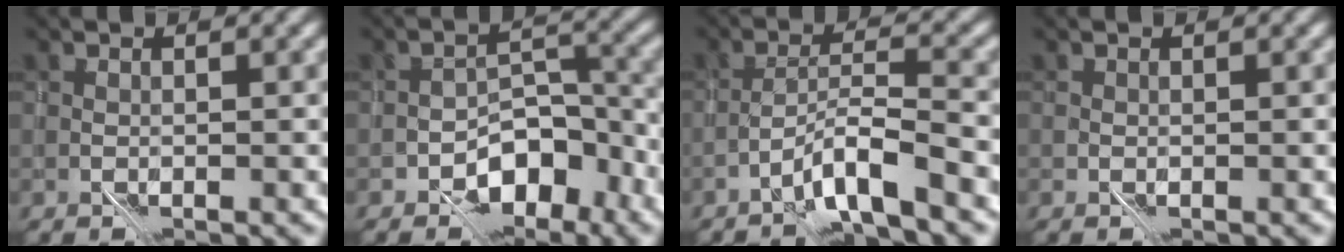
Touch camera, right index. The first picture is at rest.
{"total": 6.6, "force": [-4.2, 3.4, 3.8], "torque": [-0.030, 0.015, -0.071]}
{"total": 4.0, "force": [-2.9, -0.2, 2.8], "torque": [-0.046, 0.015, -0.061]}
{"total": 0.0}